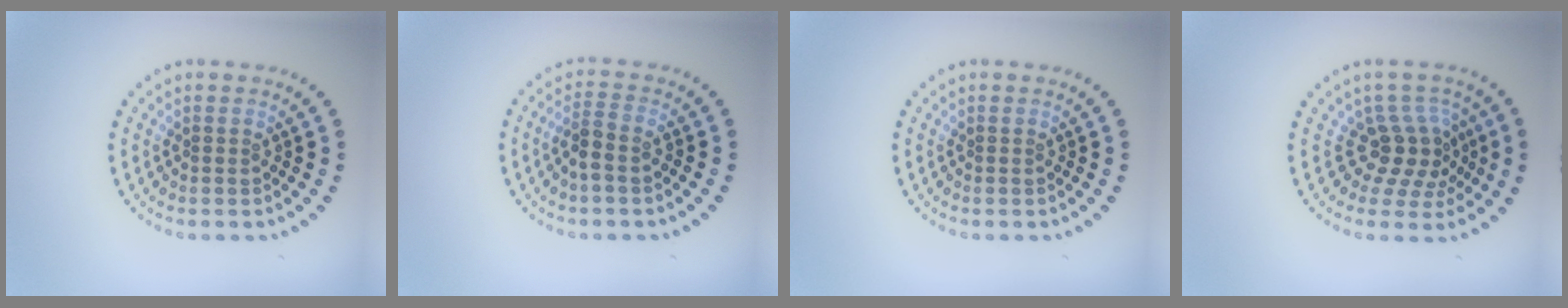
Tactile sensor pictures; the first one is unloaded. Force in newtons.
{"total": 2.0, "press": 1.7, "slide": 1.1}
{"total": 0.0}
{"total": 3.6, "press": 2.6, "slide": 2.4}